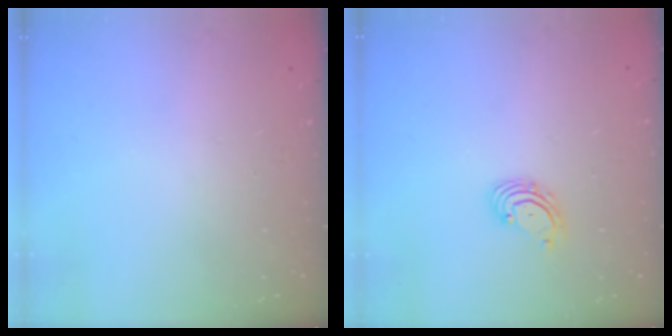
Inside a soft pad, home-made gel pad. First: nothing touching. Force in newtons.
{"total": 2.6, "press": 2.5, "slide": 0.6}